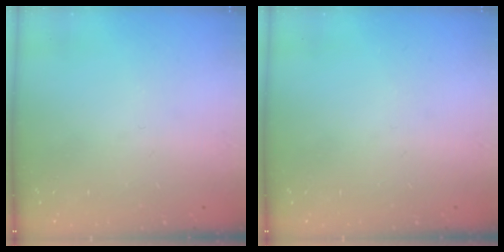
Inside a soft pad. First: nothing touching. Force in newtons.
{"total": 0.0}